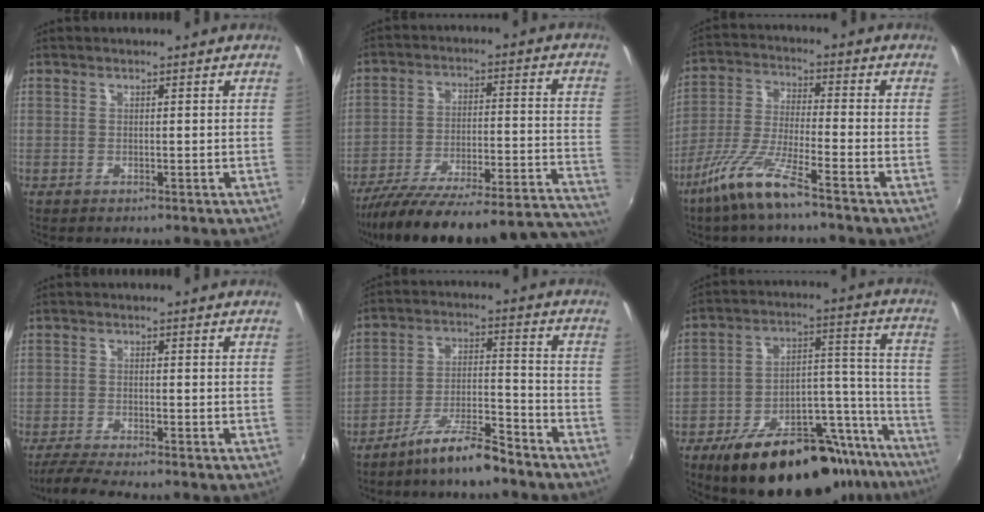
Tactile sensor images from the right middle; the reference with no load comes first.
{"total": 30.3, "force": [-27.6, 2.5, 12.3], "torque": [-0.159, -0.037, -0.388]}
{"total": 10.0, "force": [-6.9, 0.8, 7.2], "torque": [-0.155, -0.010, -0.135]}
{"total": 5.6, "force": [-5.1, -0.3, 2.3], "torque": [-0.071, -0.018, -0.093]}
{"total": 9.2, "force": [-7.8, 1.2, 4.8], "torque": [-0.098, 0.009, -0.136]}
{"total": 26.5, "force": [-20.4, 10.4, 13.4], "torque": [-0.185, 0.046, -0.275]}